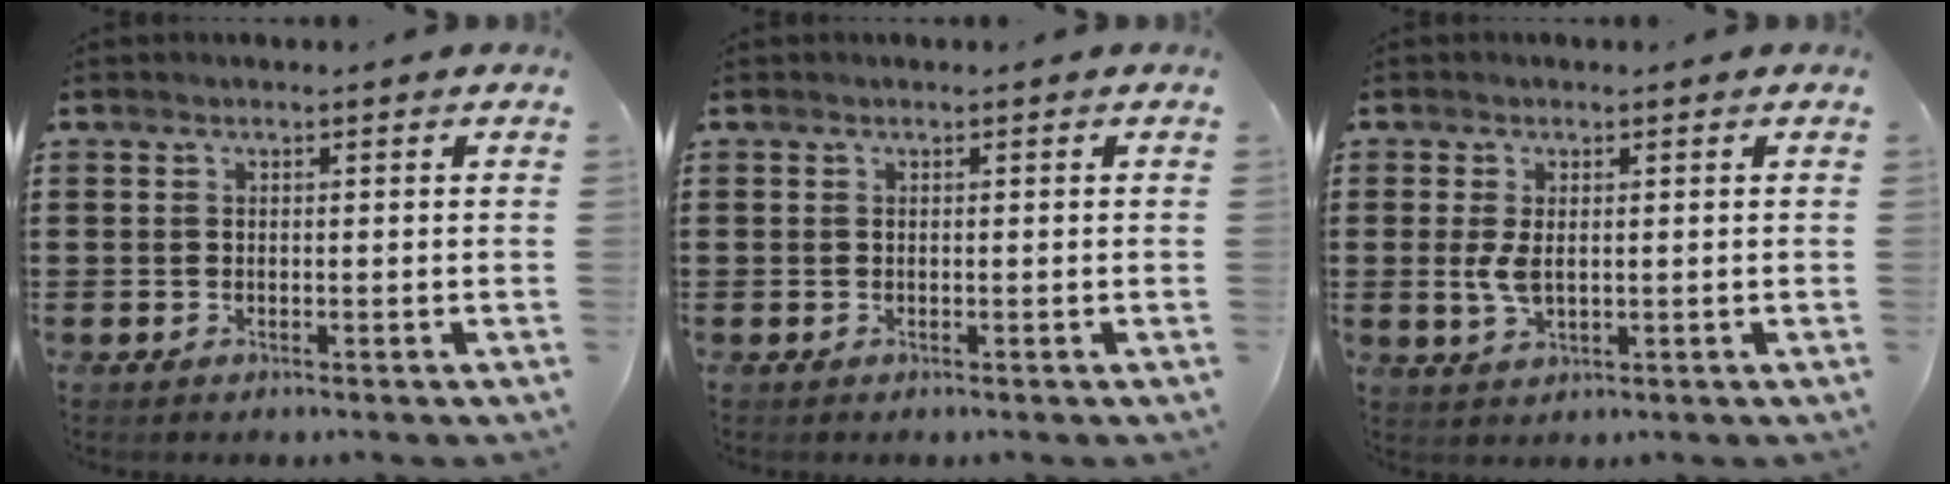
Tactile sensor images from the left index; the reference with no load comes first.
{"total": 0.0}
{"total": 3.6, "force": [0.3, 1.7, 3.1], "torque": [-0.077, -0.001, 0.001]}